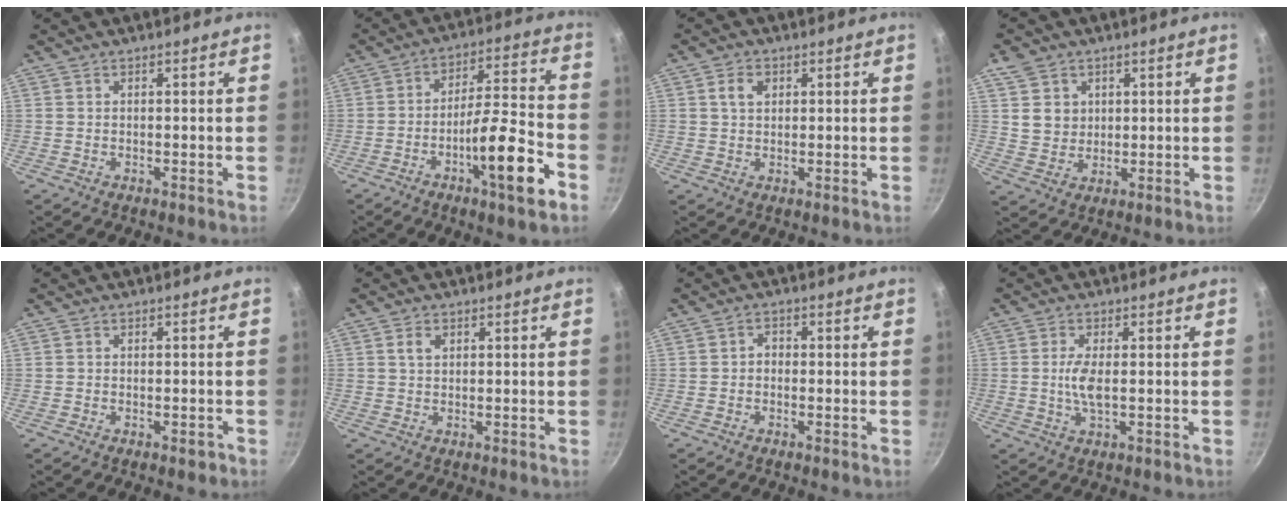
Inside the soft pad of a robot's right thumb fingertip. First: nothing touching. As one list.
[{"total": 14.1, "force": [-6.4, 2.7, 12.3], "torque": [-0.180, 0.046, -0.104]}, {"total": 3.4, "force": [1.1, 2.5, 2.0], "torque": [-0.025, 0.001, 0.018]}, {"total": 6.2, "force": [2.4, 5.2, 2.2], "torque": [-0.015, -0.008, 0.047]}, {"total": 1.3, "force": [-0.7, 0.8, 0.8], "torque": [-0.007, 0.009, -0.007]}, {"total": 2.2, "force": [0.8, 1.5, 1.4], "torque": [-0.018, 0.001, 0.015]}, {"total": 1.6, "force": [-0.4, 1.3, 0.9], "torque": [-0.009, 0.010, -0.009]}, {"total": 4.3, "force": [0.0, 1.5, 4.0], "torque": [-0.092, -0.002, -0.002]}]